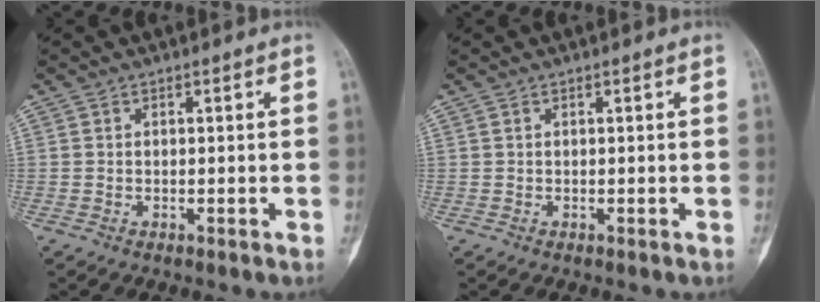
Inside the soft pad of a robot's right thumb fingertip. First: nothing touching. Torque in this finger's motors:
{"motor_torque": [0.02, -0.02, 0.01, -0.01, 0.00]}